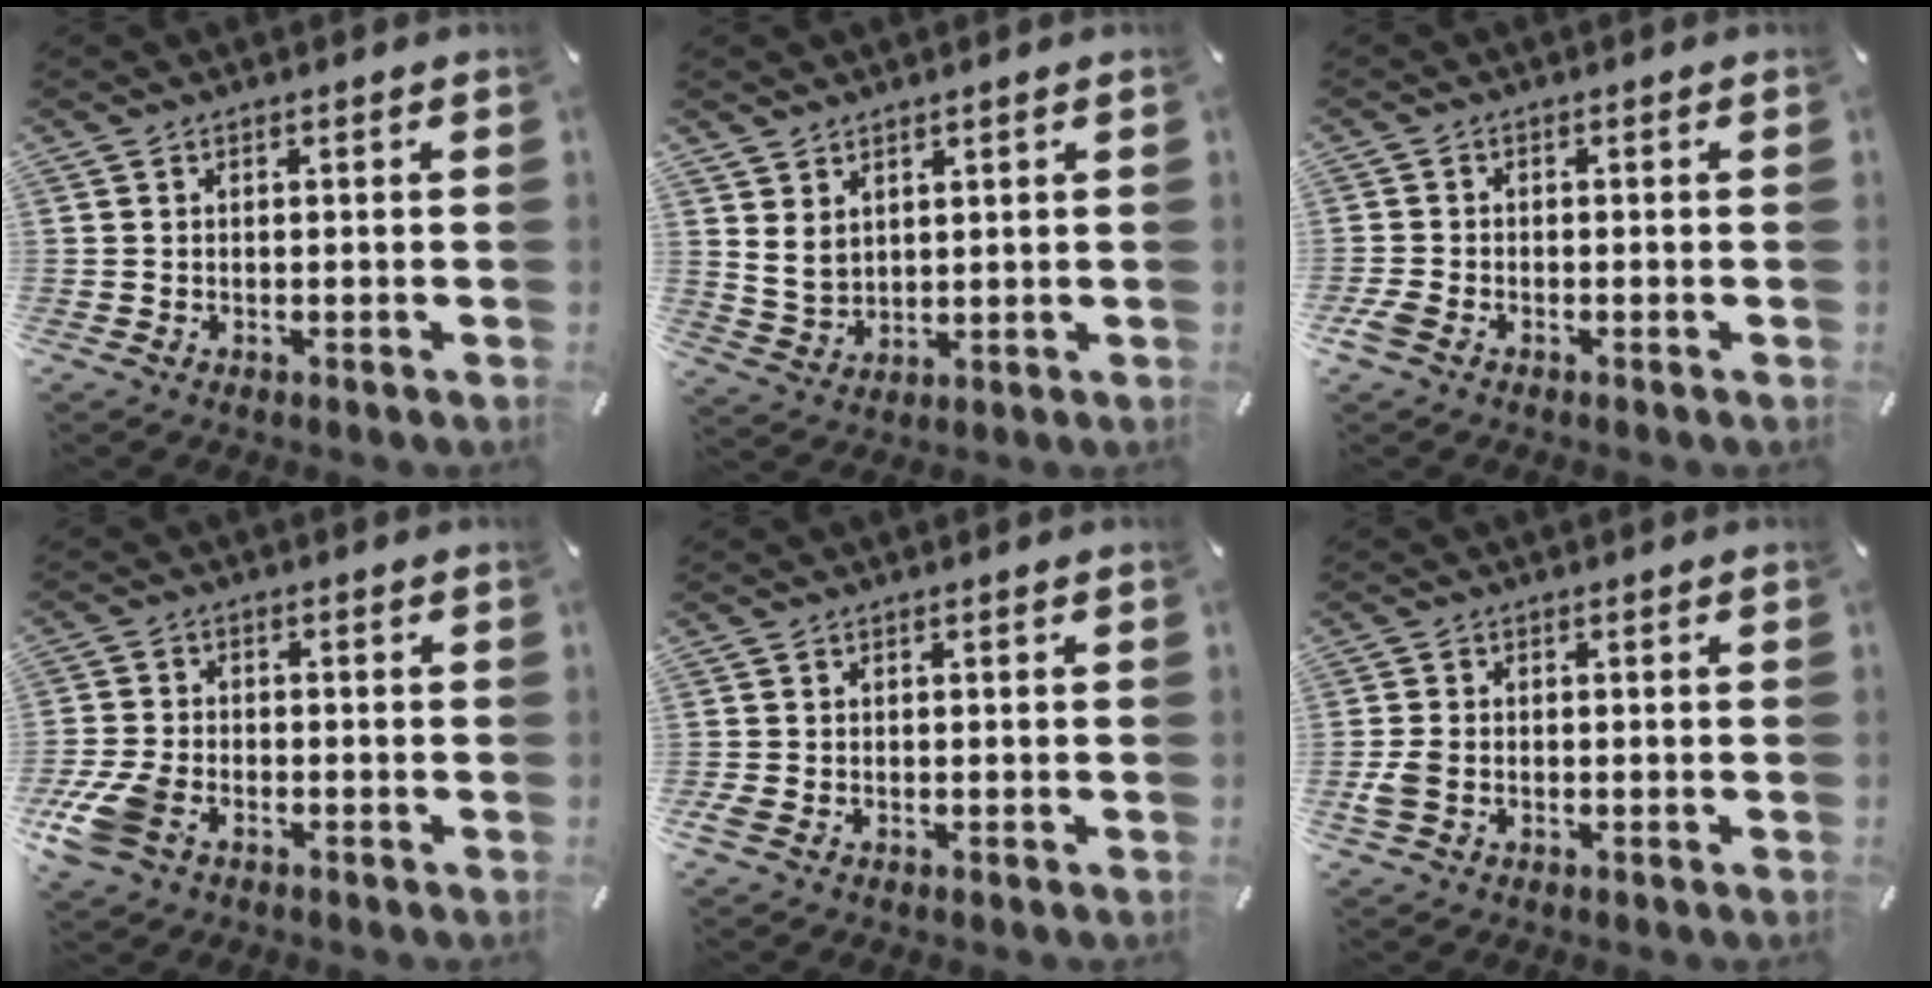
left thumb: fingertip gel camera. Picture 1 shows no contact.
{"total": 5.1, "force": [3.0, 3.9, 1.2], "torque": [-0.028, -0.007, 0.056]}
{"total": 2.6, "force": [-1.6, 1.6, 1.4], "torque": [-0.034, 0.001, -0.032]}
{"total": 9.2, "force": [-4.3, 6.2, 5.3], "torque": [-0.128, 0.014, -0.079]}
{"total": 1.4, "force": [-0.8, 0.8, 0.9], "torque": [-0.021, 0.000, -0.016]}
{"total": 3.6, "force": [-1.1, 2.5, 2.4], "torque": [-0.054, 0.002, -0.021]}